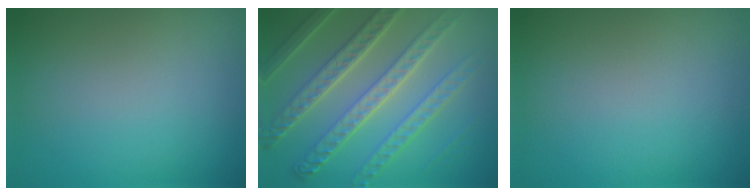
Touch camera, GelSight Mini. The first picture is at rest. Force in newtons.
{"total": 8.2, "press": 6.2, "slide": 5.4}
{"total": 0.0}